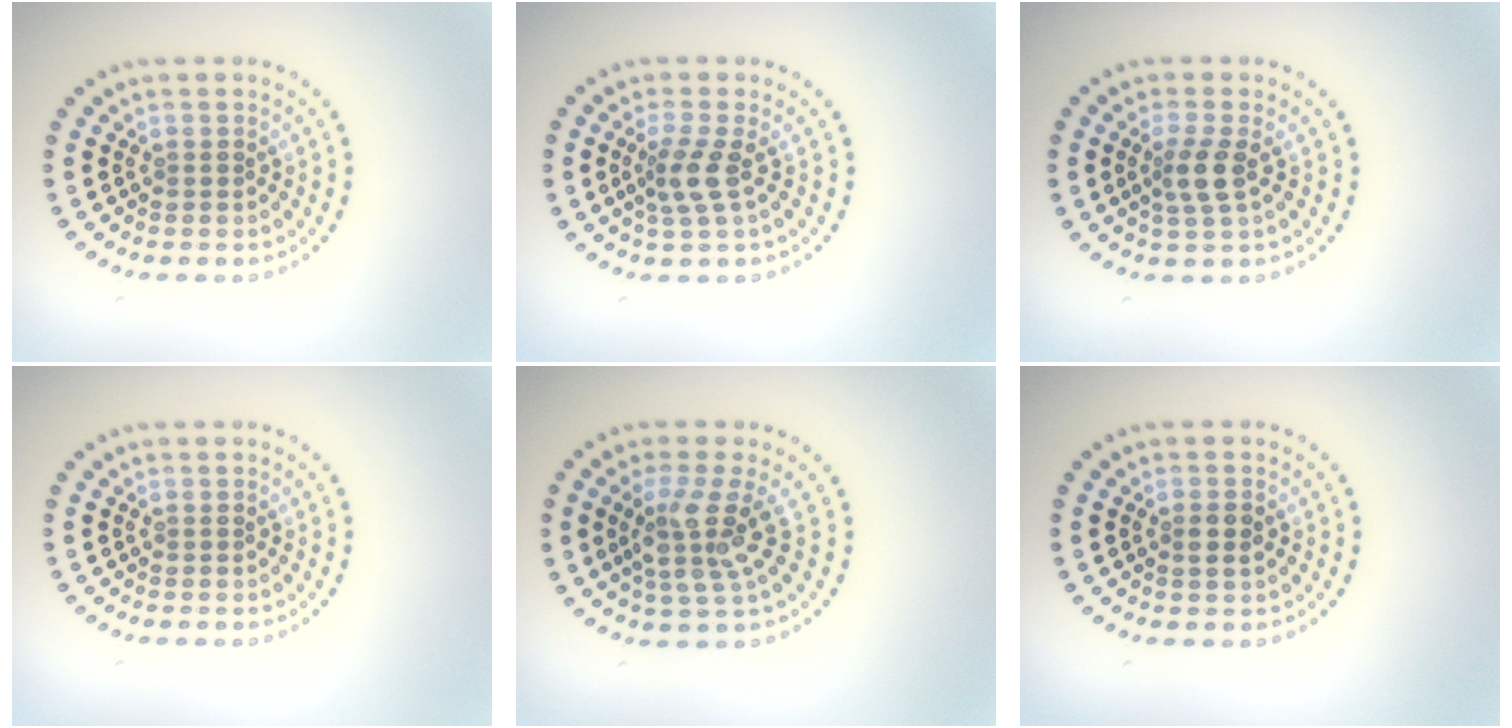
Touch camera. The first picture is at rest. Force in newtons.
{"total": 2.4, "press": 1.8, "slide": 1.6}
{"total": 2.4, "press": 1.9, "slide": 1.4}
{"total": 0.0}
{"total": 3.8, "press": 2.9, "slide": 2.5}
{"total": 1.5, "press": 1.4, "slide": 0.4}